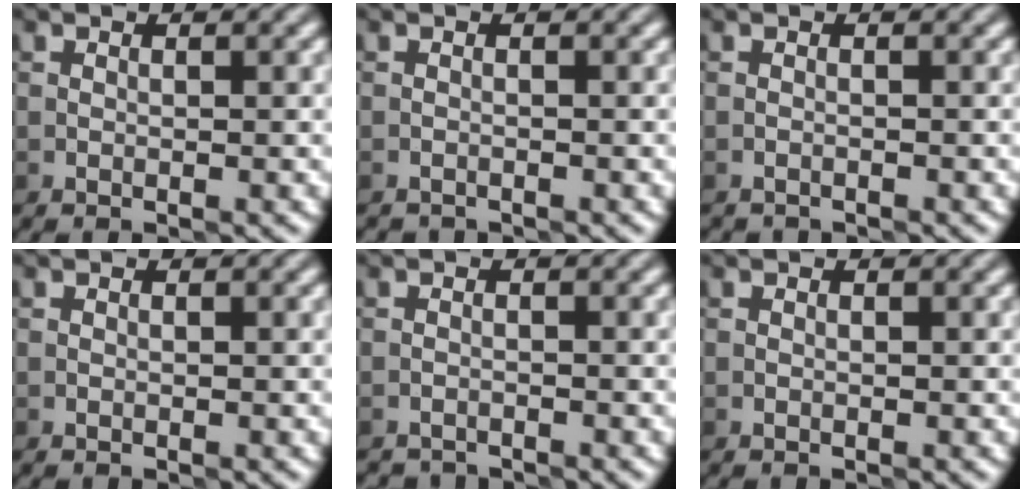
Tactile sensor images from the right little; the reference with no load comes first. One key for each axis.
{"total": 0.9, "fx": -0.9, "fy": 0.0, "fz": -0.1, "tx": 0.005, "ty": -0.002, "tz": -0.018}
{"total": 1.0, "fx": -1.0, "fy": 0.0, "fz": -0.1, "tx": 0.006, "ty": -0.003, "tz": -0.018}
{"total": 0.0}
{"total": 1.9, "fx": -1.9, "fy": 0.0, "fz": -0.1, "tx": 0.006, "ty": -0.004, "tz": -0.030}
{"total": 0.0}